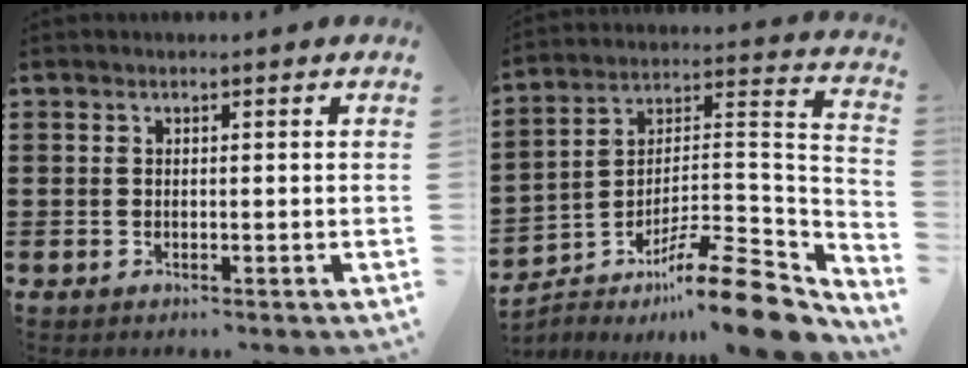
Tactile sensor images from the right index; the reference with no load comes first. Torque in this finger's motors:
{"motor_torque": [0.07, 0.05, 0.11, -0.01]}